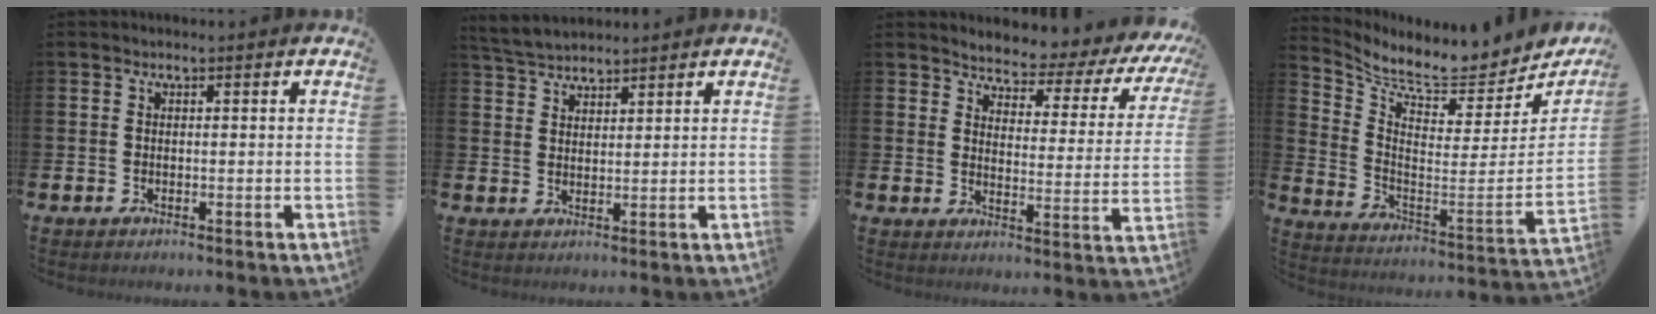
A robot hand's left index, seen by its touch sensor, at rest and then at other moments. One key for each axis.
{"total": 4.0, "fx": 3.9, "fy": 0.6, "fz": 0.3, "tx": -0.019, "ty": -0.015, "tz": 0.073}
{"total": 3.7, "fx": 3.5, "fy": 1.1, "fz": 0.7, "tx": -0.027, "ty": -0.039, "tz": 0.047}
{"total": 7.6, "fx": 7.2, "fy": 1.5, "fz": 1.8, "tx": -0.053, "ty": -0.083, "tz": 0.116}